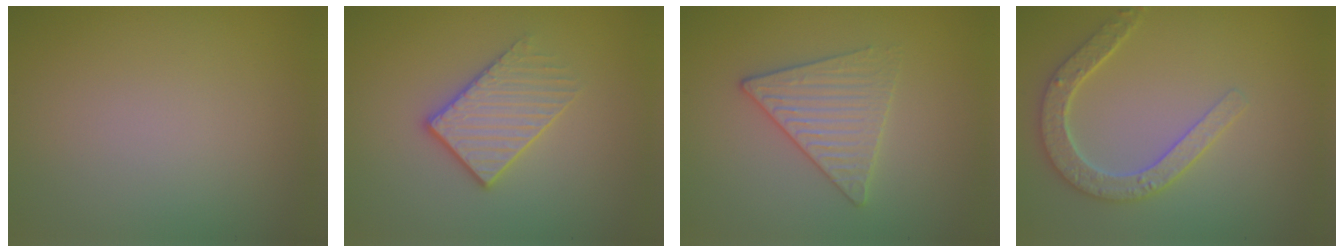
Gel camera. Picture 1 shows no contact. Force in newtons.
{"total": 3.2, "press": 2.9, "slide": 1.4}
{"total": 3.2, "press": 3.2, "slide": 0.6}
{"total": 3.6, "press": 3.4, "slide": 1.4}